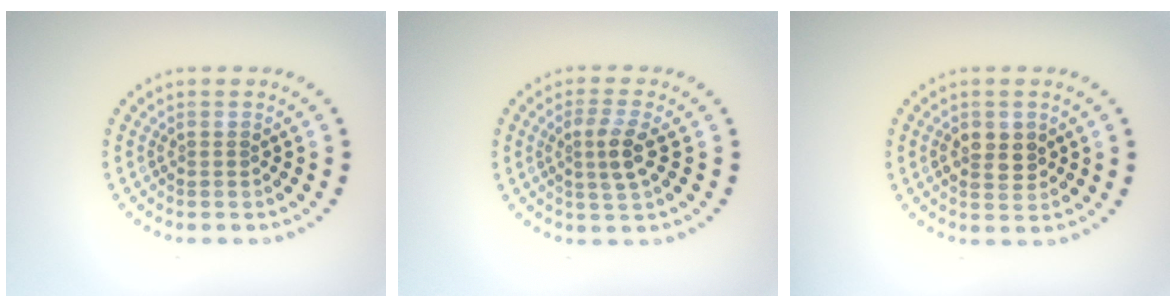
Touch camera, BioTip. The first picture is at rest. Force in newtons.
{"total": 2.6, "press": 2.4, "slide": 1.0}
{"total": 2.7, "press": 2.7, "slide": 0.4}